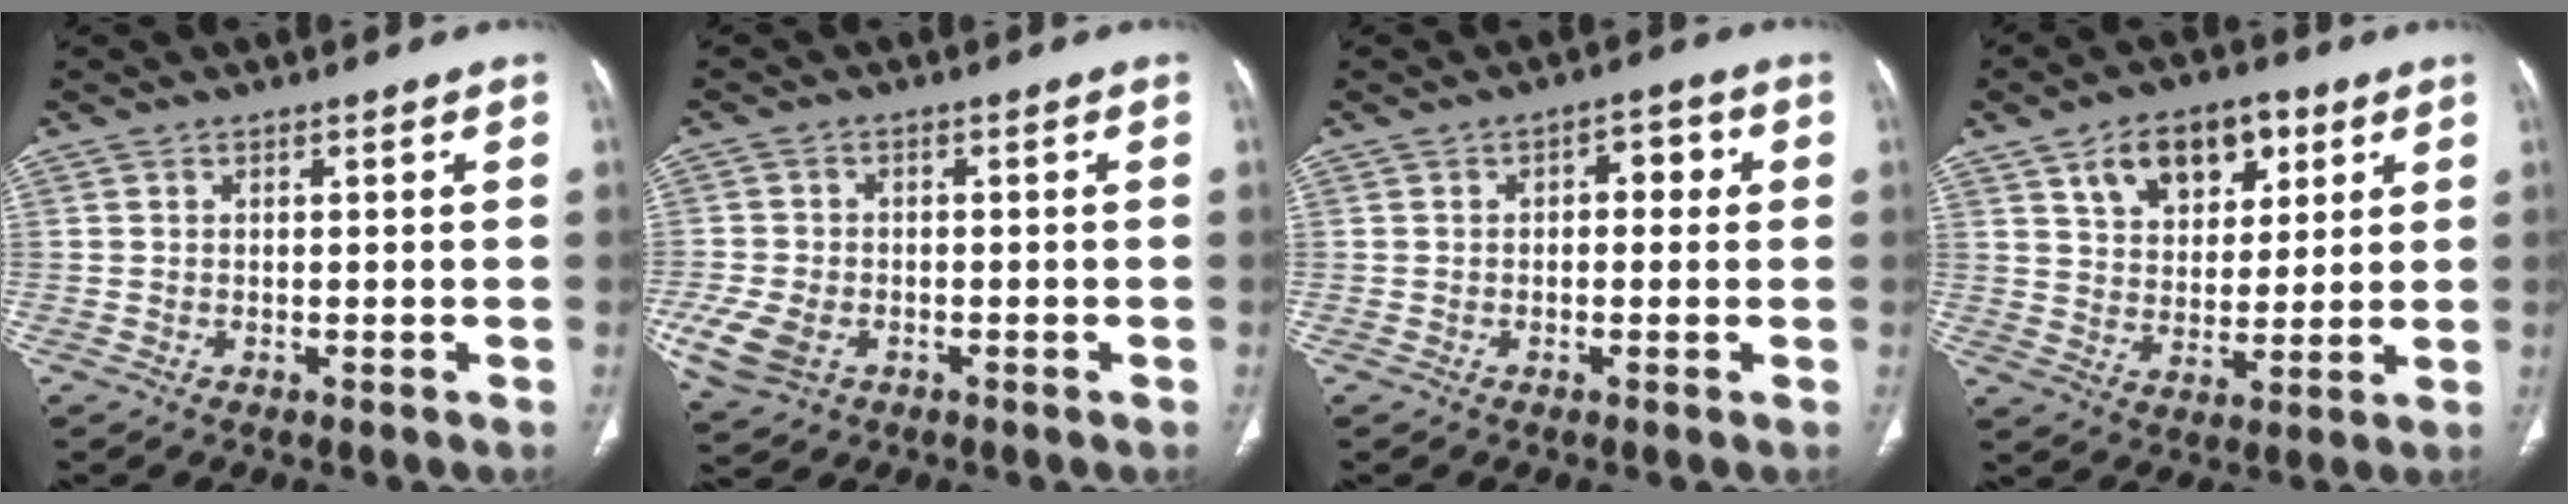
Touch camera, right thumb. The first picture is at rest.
{"total": 8.0, "force": [-2.9, 5.6, 5.0], "torque": [-0.114, 0.001, -0.049]}
{"total": 4.2, "force": [0.6, 2.4, 3.3], "torque": [-0.021, 0.011, -0.001]}
{"total": 12.7, "force": [6.1, 8.0, 7.7], "torque": [-0.083, -0.019, 0.104]}